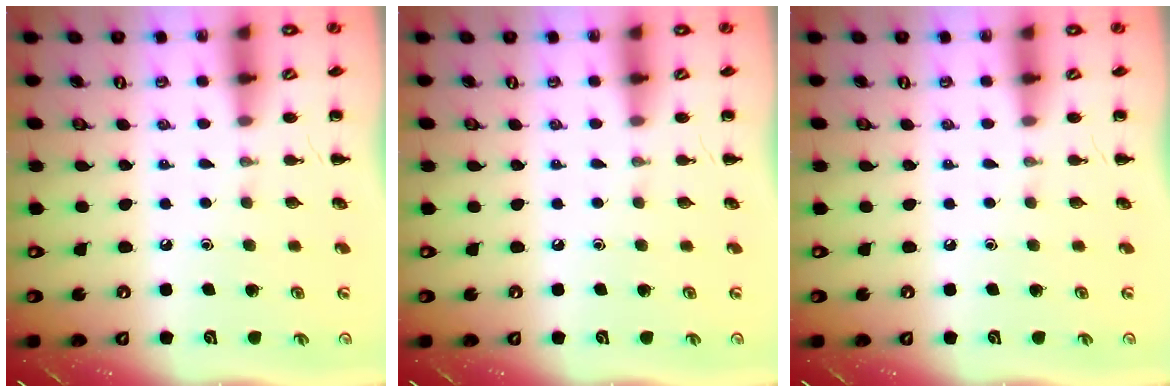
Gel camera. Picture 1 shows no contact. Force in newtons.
{"total": 0.0}
{"total": 0.0}